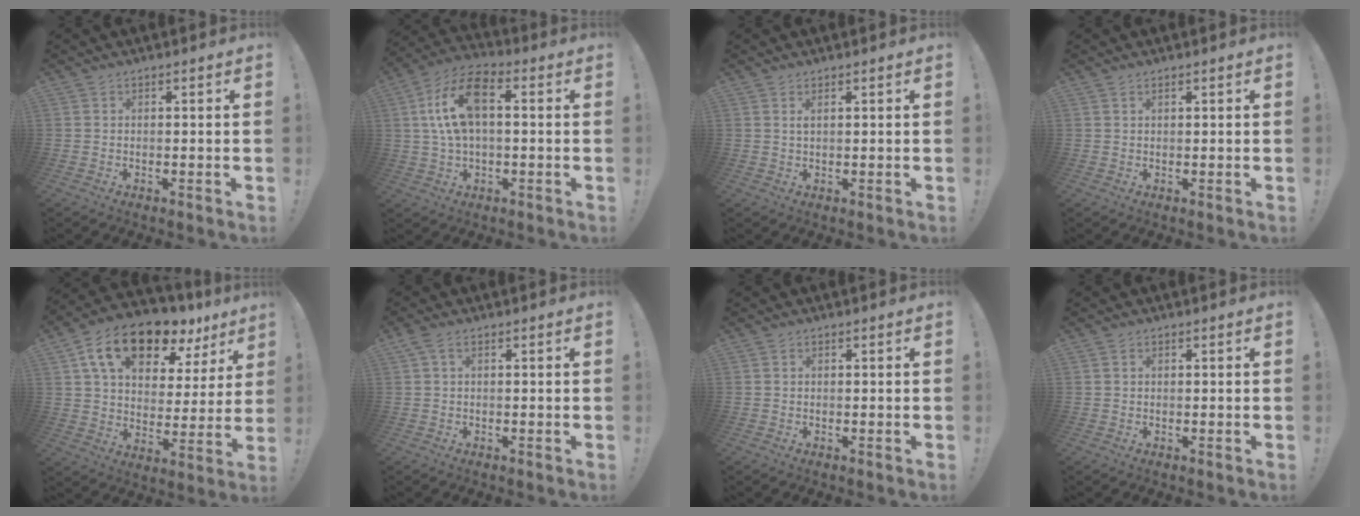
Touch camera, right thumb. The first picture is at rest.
{"total": 13.9, "force": [2.4, 7.5, 11.4], "torque": [-0.222, 0.015, 0.046]}
{"total": 1.2, "force": [0.6, 0.2, 1.0], "torque": [-0.019, 0.001, 0.010]}
{"total": 0.6, "force": [0.5, 0.3, 0.3], "torque": [-0.004, 0.000, 0.009]}
{"total": 17.0, "force": [11.0, 8.7, 9.5], "torque": [-0.162, -0.062, 0.196]}
{"total": 1.5, "force": [0.5, 0.6, 1.2], "torque": [-0.032, 0.004, 0.011]}
{"total": 0.0}
{"total": 0.5, "force": [0.1, 0.5, 0.1], "torque": [-0.003, 0.004, 0.002]}